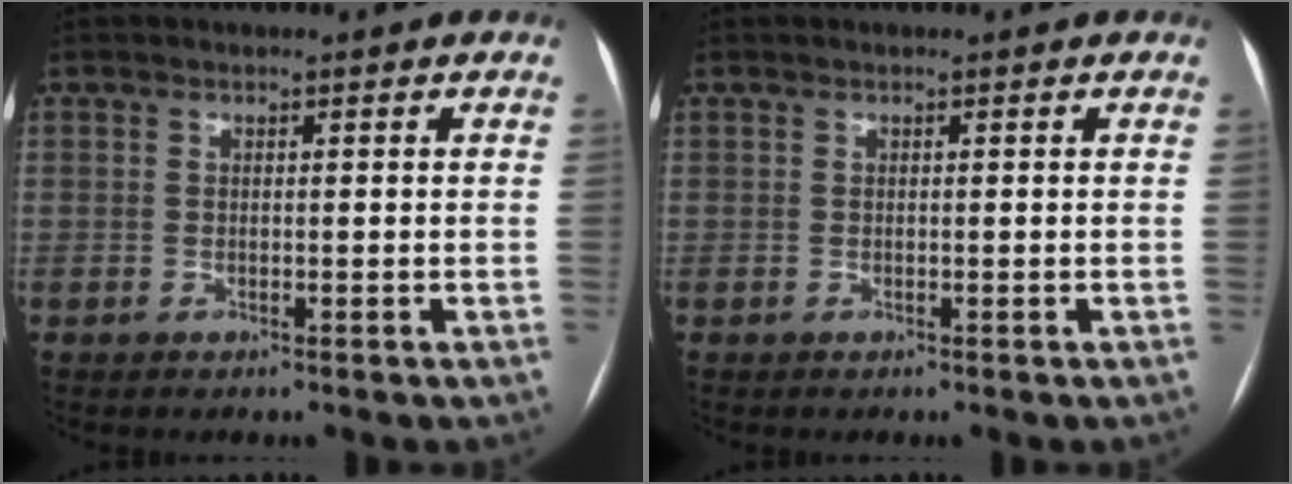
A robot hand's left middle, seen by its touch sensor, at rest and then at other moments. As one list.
[{"total": 0.0}]